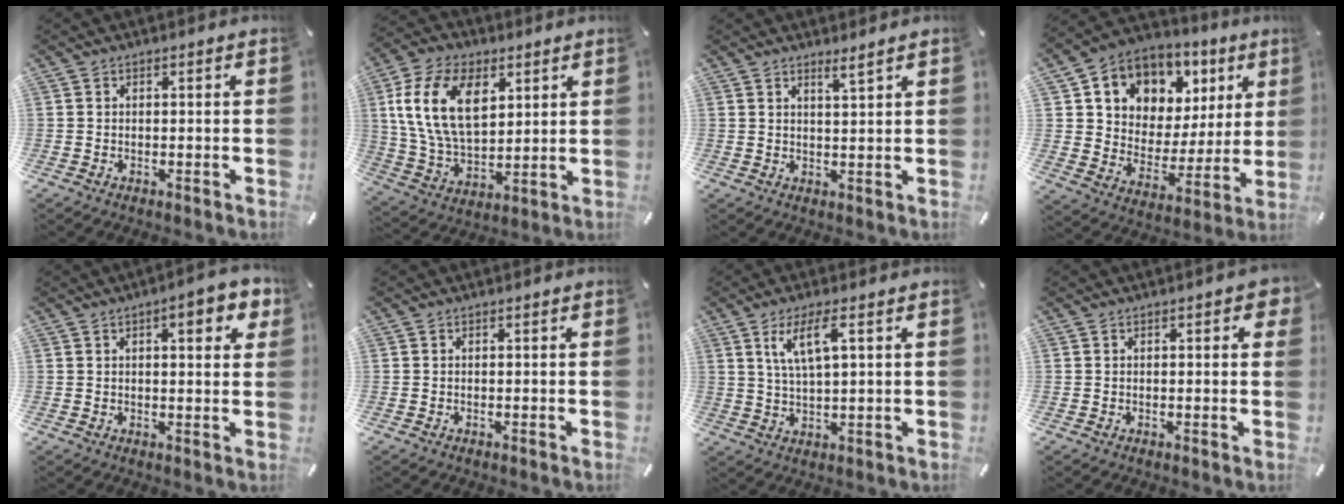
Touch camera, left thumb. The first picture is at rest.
{"total": 16.7, "force": [6.0, 10.5, 11.5], "torque": [-0.256, -0.005, 0.107]}
{"total": 2.6, "force": [2.3, -0.4, 1.2], "torque": [-0.027, -0.011, 0.042]}
{"total": 9.4, "force": [4.7, 8.1, 1.0], "torque": [-0.037, -0.050, 0.091]}
{"total": 7.0, "force": [3.2, 2.5, 5.6], "torque": [-0.073, -0.008, 0.047]}
{"total": 0.0}
{"total": 7.5, "force": [3.3, 1.8, 6.5], "torque": [-0.134, 0.005, 0.056]}
{"total": 2.6, "force": [0.6, 1.0, 2.3], "torque": [-0.022, -0.003, 0.004]}